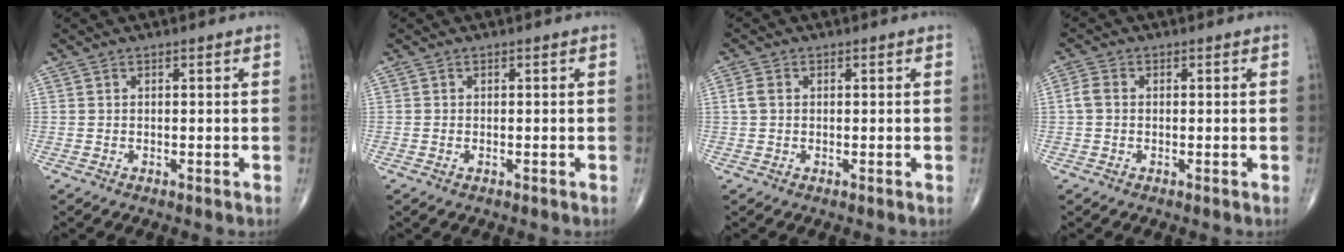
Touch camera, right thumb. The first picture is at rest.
{"total": 0.0}
{"total": 2.2, "force": [0.2, 1.6, 1.4], "torque": [-0.034, 0.006, 0.004]}
{"total": 2.5, "force": [-0.1, 1.9, 1.7], "torque": [-0.034, 0.005, -0.007]}